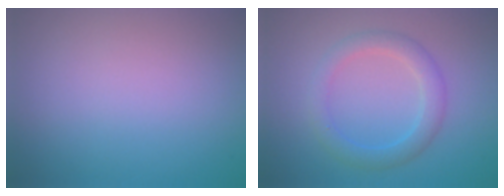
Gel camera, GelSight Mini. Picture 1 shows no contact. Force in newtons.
{"total": 3.0, "press": 3.0, "slide": 0.1}